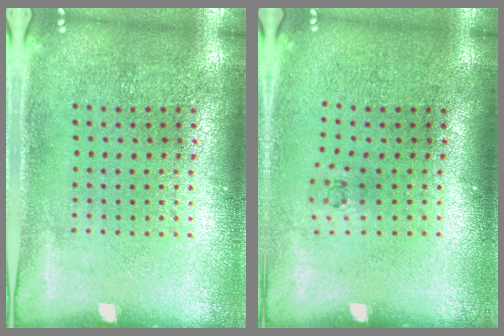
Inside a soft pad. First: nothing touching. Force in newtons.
{"total": 0.6, "press": 0.2, "slide": 0.5}